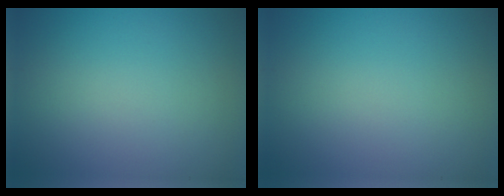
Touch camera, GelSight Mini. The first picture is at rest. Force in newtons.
{"total": 0.0}